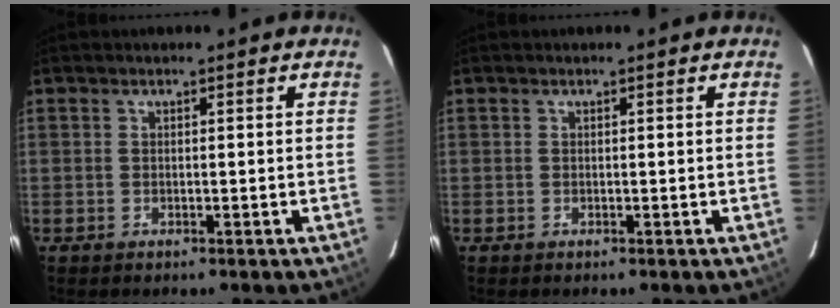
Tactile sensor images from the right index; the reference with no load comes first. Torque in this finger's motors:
{"motor_torque": [0.00, 0.00, 0.00, 0.01]}